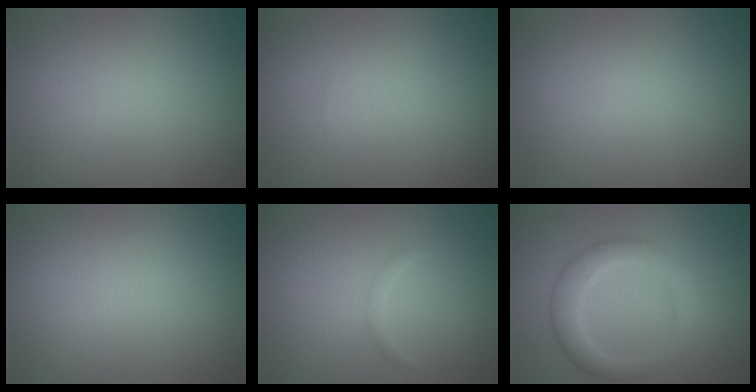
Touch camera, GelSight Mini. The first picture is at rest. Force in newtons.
{"total": 0.0}
{"total": 0.0}
{"total": 0.0}
{"total": 0.7, "press": 0.7, "slide": 0.1}
{"total": 3.7, "press": 3.7, "slide": 0.0}